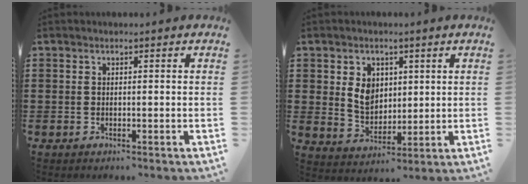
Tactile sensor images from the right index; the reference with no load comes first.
{"total": 5.8, "force": [1.6, 4.6, 3.1], "torque": [-0.060, 0.007, 0.025]}